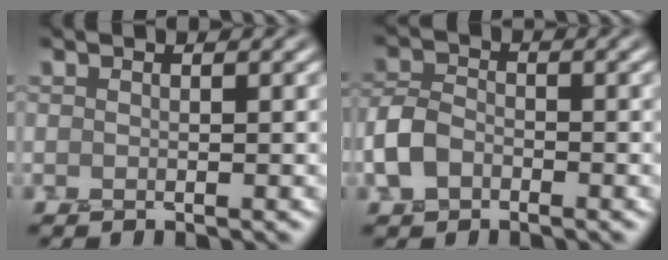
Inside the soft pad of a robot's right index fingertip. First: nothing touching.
{"total": 3.0, "force": [-1.4, 2.1, 1.6], "torque": [-0.034, 0.005, -0.037]}